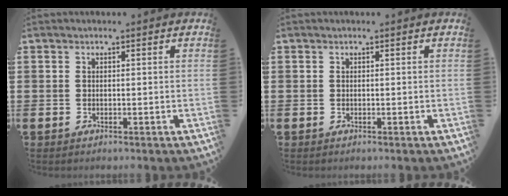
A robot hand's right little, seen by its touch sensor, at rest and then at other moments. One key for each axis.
{"total": 0.0}